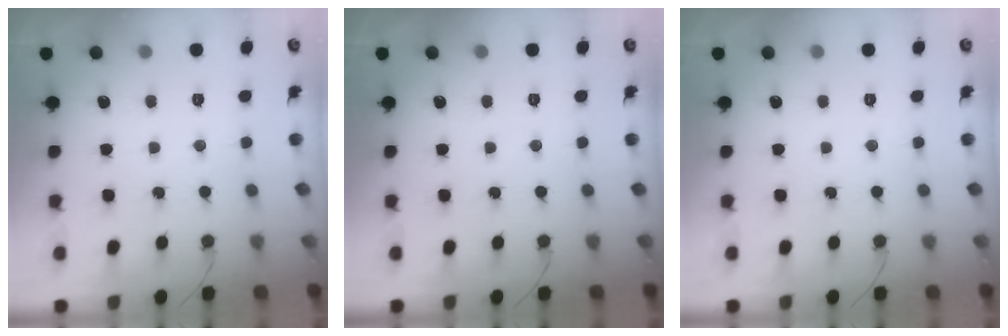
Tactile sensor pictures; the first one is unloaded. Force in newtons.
{"total": 0.0}
{"total": 0.0}